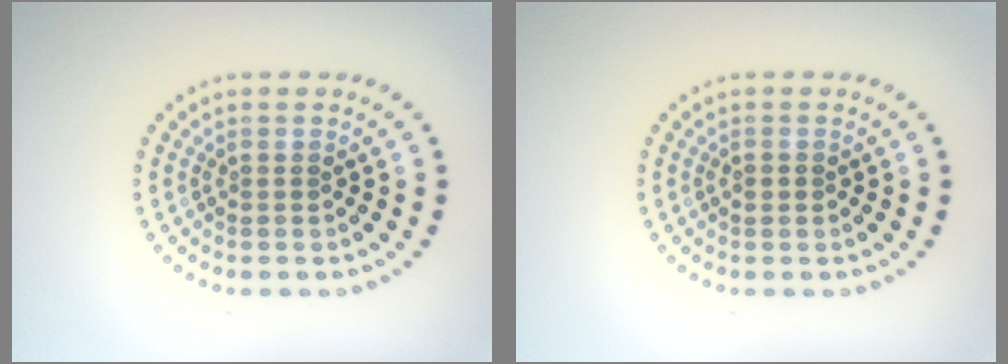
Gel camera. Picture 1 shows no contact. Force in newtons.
{"total": 1.0, "press": 1.0, "slide": 0.0}